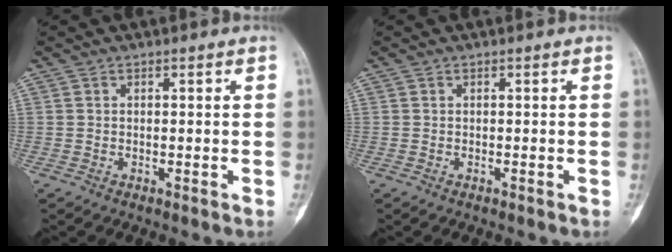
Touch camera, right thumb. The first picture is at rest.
{"total": 0.0}